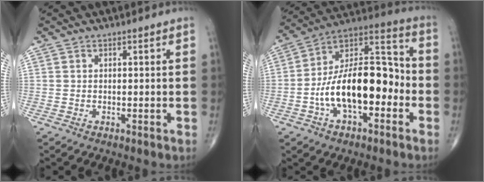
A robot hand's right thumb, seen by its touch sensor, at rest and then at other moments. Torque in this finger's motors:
{"motor_torque": [2.83, 2.18, 1.99, -0.63, 0.18]}